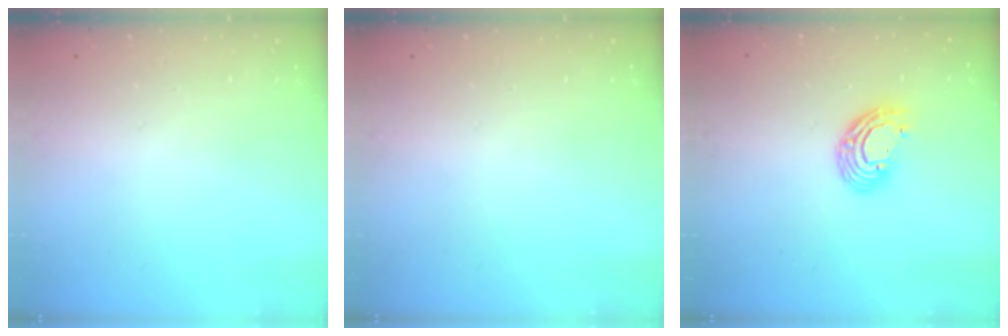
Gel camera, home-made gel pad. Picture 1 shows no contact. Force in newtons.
{"total": 0.0}
{"total": 8.9, "press": 8.7, "slide": 1.8}